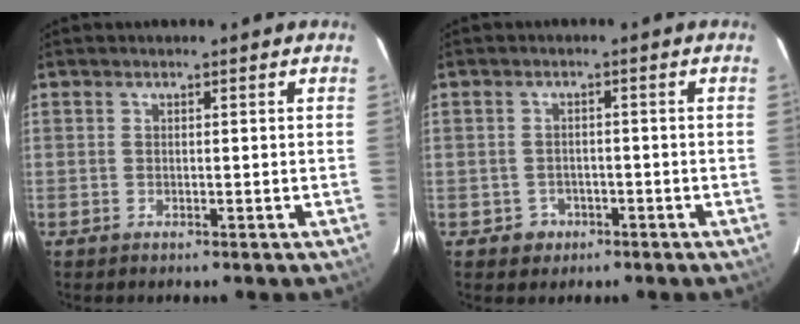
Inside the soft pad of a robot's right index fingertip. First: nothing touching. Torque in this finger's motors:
{"motor_torque": [-0.04, -0.01, -0.18, -0.08]}